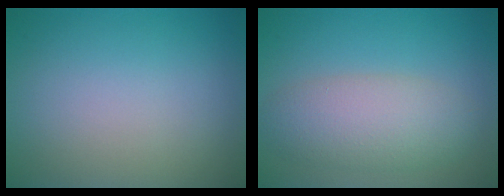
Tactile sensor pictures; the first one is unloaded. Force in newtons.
{"total": 4.9, "press": 4.8, "slide": 0.4}